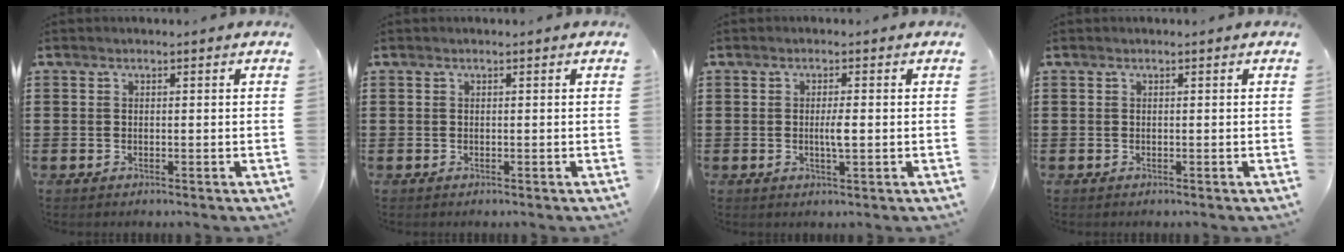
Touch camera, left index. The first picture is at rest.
{"total": 0.0}
{"total": 2.6, "force": [-0.3, 0.3, 2.5], "torque": [-0.047, -0.002, -0.007]}
{"total": 0.0}